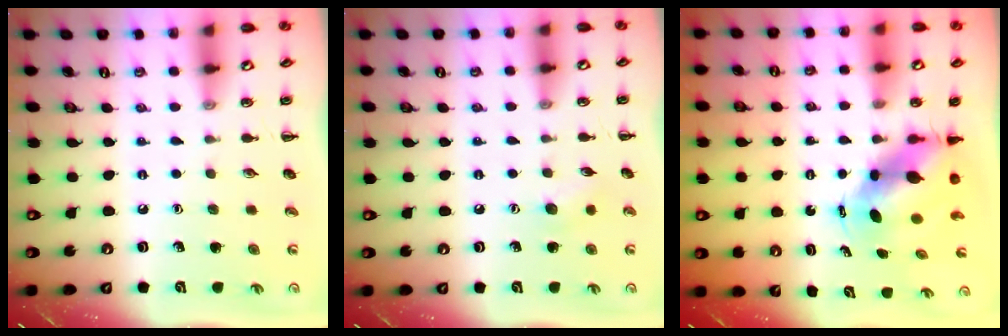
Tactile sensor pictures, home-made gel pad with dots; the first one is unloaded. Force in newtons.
{"total": 5.7, "press": 5.6, "slide": 1.3}
{"total": 5.8, "press": 5.6, "slide": 1.4}